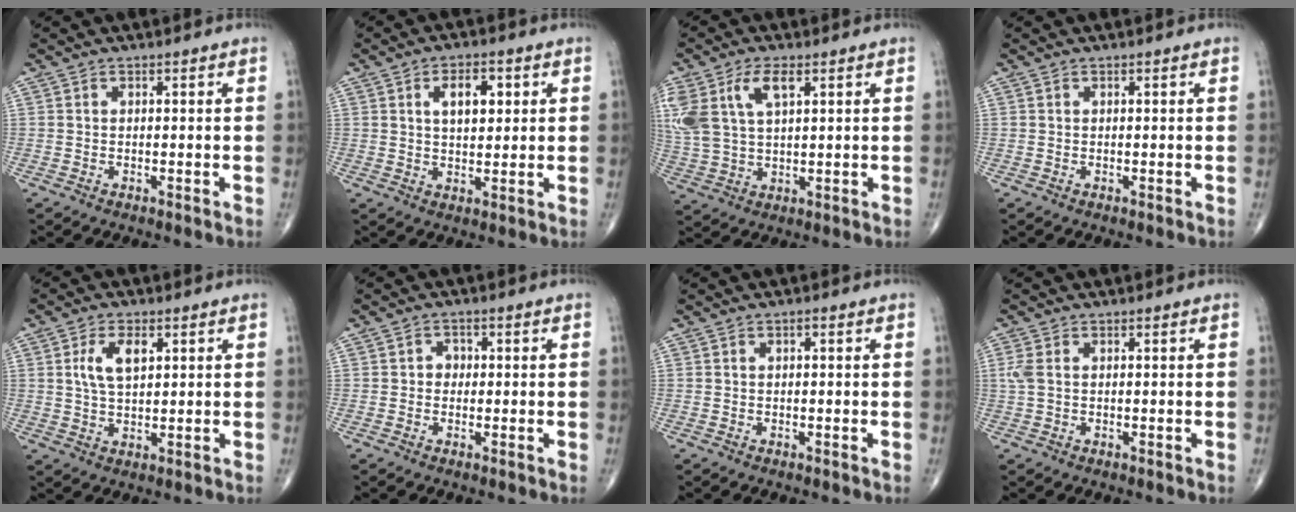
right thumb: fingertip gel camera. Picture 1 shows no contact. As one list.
[{"total": 3.1, "force": [1.0, 1.6, 2.5], "torque": [-0.038, -0.003, 0.017]}, {"total": 12.3, "force": [4.9, 6.3, 9.3], "torque": [-0.219, 0.002, 0.101]}, {"total": 0.0}, {"total": 6.1, "force": [1.9, 3.1, 4.9], "torque": [-0.094, -0.004, 0.038]}, {"total": 2.0, "force": [0.0, 1.8, 0.9], "torque": [0.000, 0.006, -0.006]}, {"total": 0.5, "force": [0.1, 0.2, 0.4], "torque": [-0.008, 0.001, 0.001]}, {"total": 2.3, "force": [0.4, 1.3, 1.8], "torque": [-0.061, 0.009, 0.010]}]